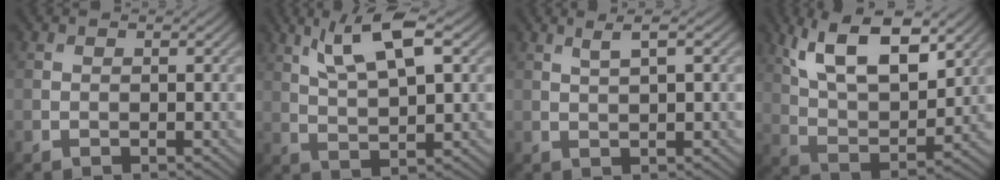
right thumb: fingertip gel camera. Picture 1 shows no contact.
{"total": 8.5, "force": [4.1, 2.3, 7.1], "torque": [-0.138, 0.009, 0.077]}
{"total": 2.3, "force": [1.0, 0.3, 2.0], "torque": [-0.038, 0.005, 0.021]}
{"total": 12.9, "force": [7.2, 5.3, 9.4], "torque": [-0.179, -0.003, 0.125]}